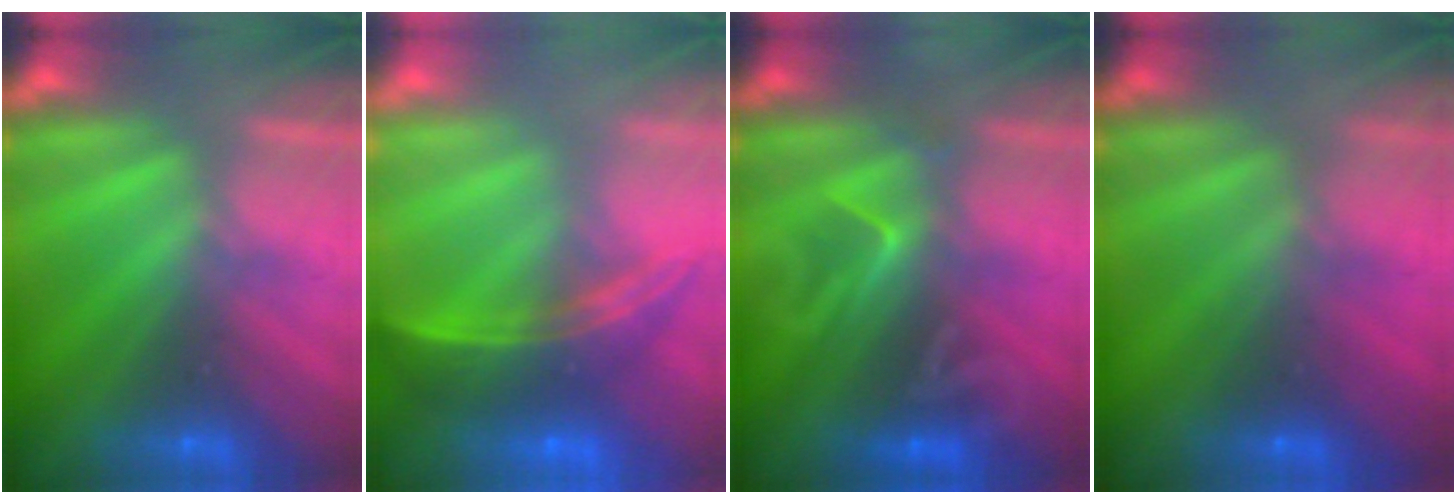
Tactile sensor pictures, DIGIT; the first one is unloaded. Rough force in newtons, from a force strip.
{"total": 10.5}
{"total": 2.4}
{"total": 2.0}